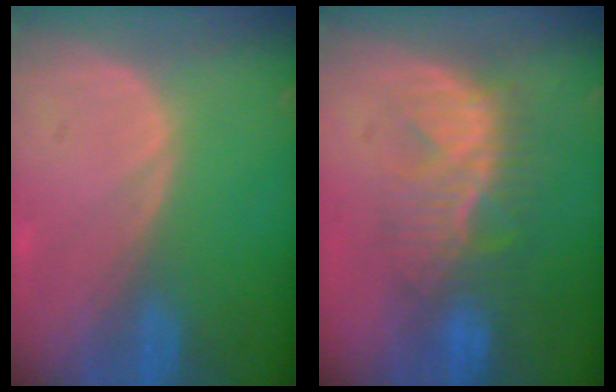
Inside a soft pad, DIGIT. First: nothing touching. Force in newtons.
{"total": 8.1, "press": 8.0, "slide": 1.3}